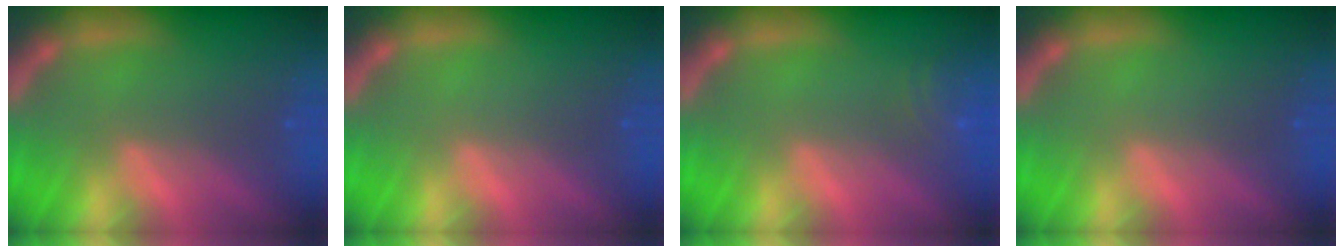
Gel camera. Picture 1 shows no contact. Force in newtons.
{"total": 0.0}
{"total": 3.5}
{"total": 0.0}